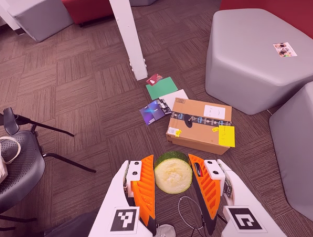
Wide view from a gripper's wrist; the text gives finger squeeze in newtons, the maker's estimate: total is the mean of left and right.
{"total": 10.5, "left": 10.9, "right": 10.1}